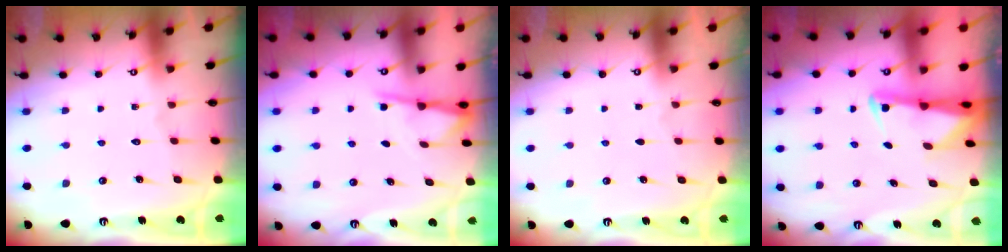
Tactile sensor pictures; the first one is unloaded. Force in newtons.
{"total": 2.2, "press": 2.2, "slide": 0.3}
{"total": 0.9, "press": 0.9, "slide": 0.1}
{"total": 2.3, "press": 2.2, "slide": 0.5}